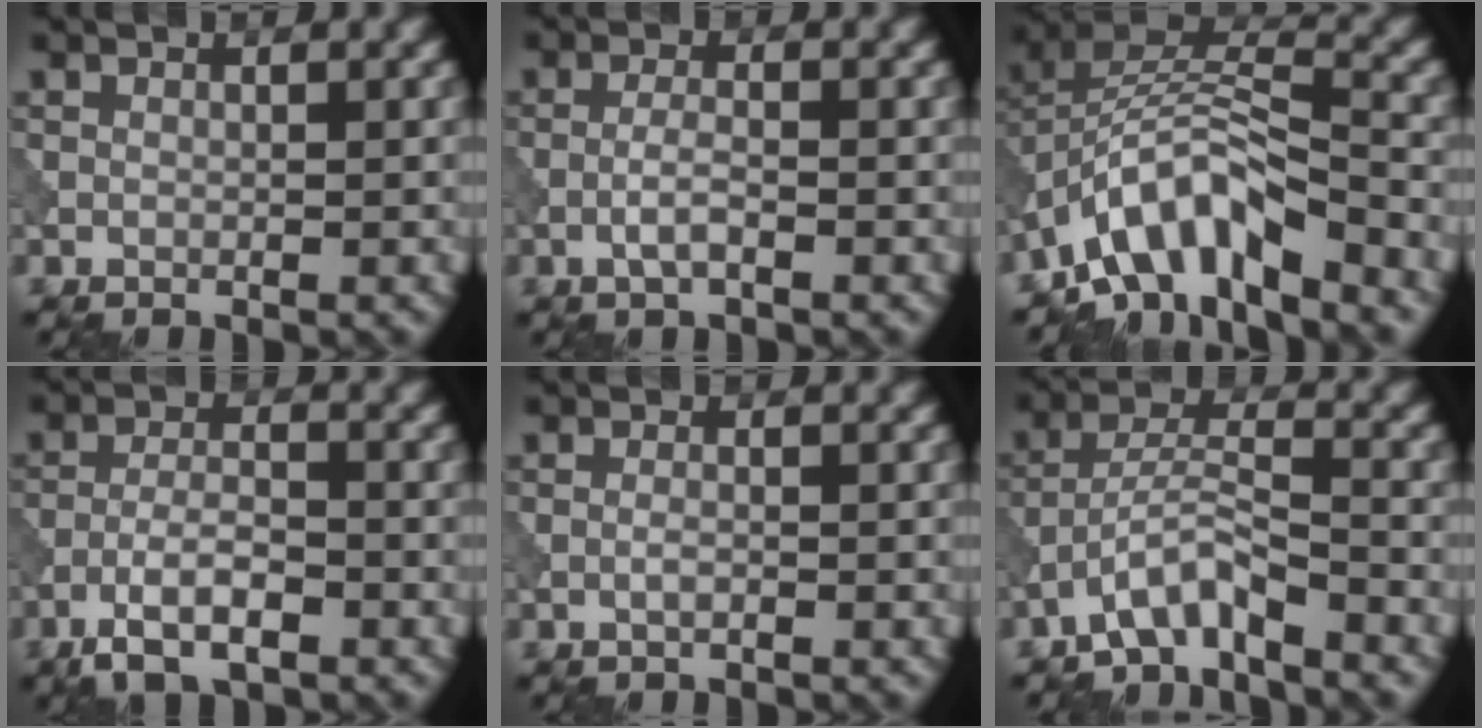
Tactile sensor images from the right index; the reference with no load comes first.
{"total": 1.9, "force": [-0.8, 0.5, 1.7], "torque": [-0.036, 0.003, -0.022]}
{"total": 8.7, "force": [-5.7, 3.1, 5.9], "torque": [-0.095, 0.009, -0.115]}
{"total": 4.6, "force": [-2.8, 1.6, 3.3], "torque": [-0.064, 0.000, -0.057]}
{"total": 0.8, "force": [-0.3, 0.2, 0.7], "torque": [-0.016, -0.001, -0.008]}
{"total": 4.0, "force": [-3.2, 0.8, 2.3], "torque": [-0.045, 0.014, -0.068]}